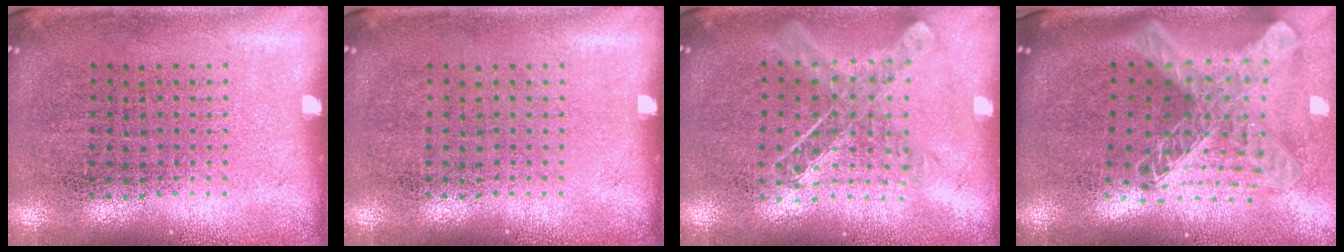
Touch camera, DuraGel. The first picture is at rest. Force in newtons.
{"total": 0.0}
{"total": 1.0, "press": 1.0, "slide": 0.1}
{"total": 3.0, "press": 2.1, "slide": 2.1}